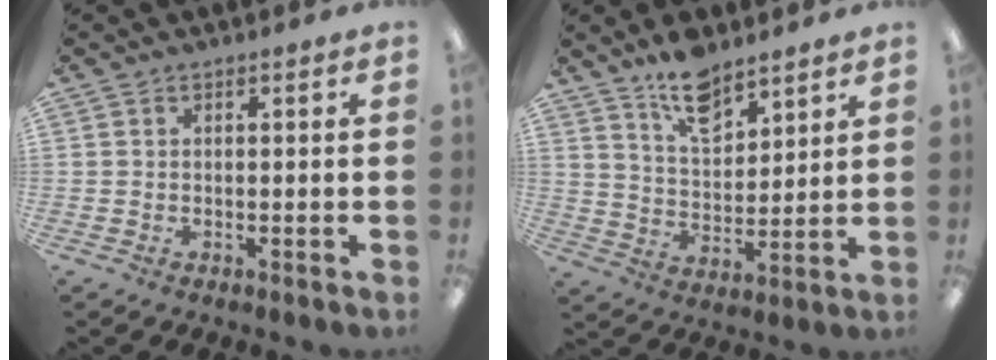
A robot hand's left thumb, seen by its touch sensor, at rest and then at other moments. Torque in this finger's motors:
{"motor_torque": [2.00, 0.95, 1.36, -1.34, 0.08]}